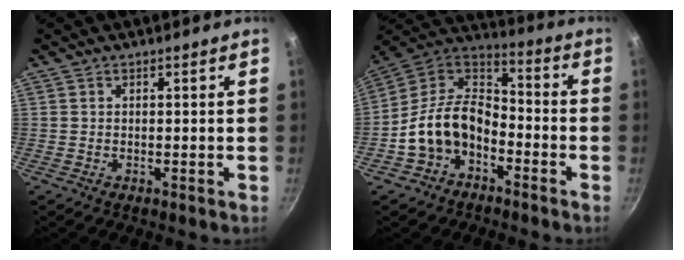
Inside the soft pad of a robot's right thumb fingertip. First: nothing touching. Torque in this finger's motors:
{"motor_torque": [0.45, 0.45, 1.21, -1.21, 0.39]}